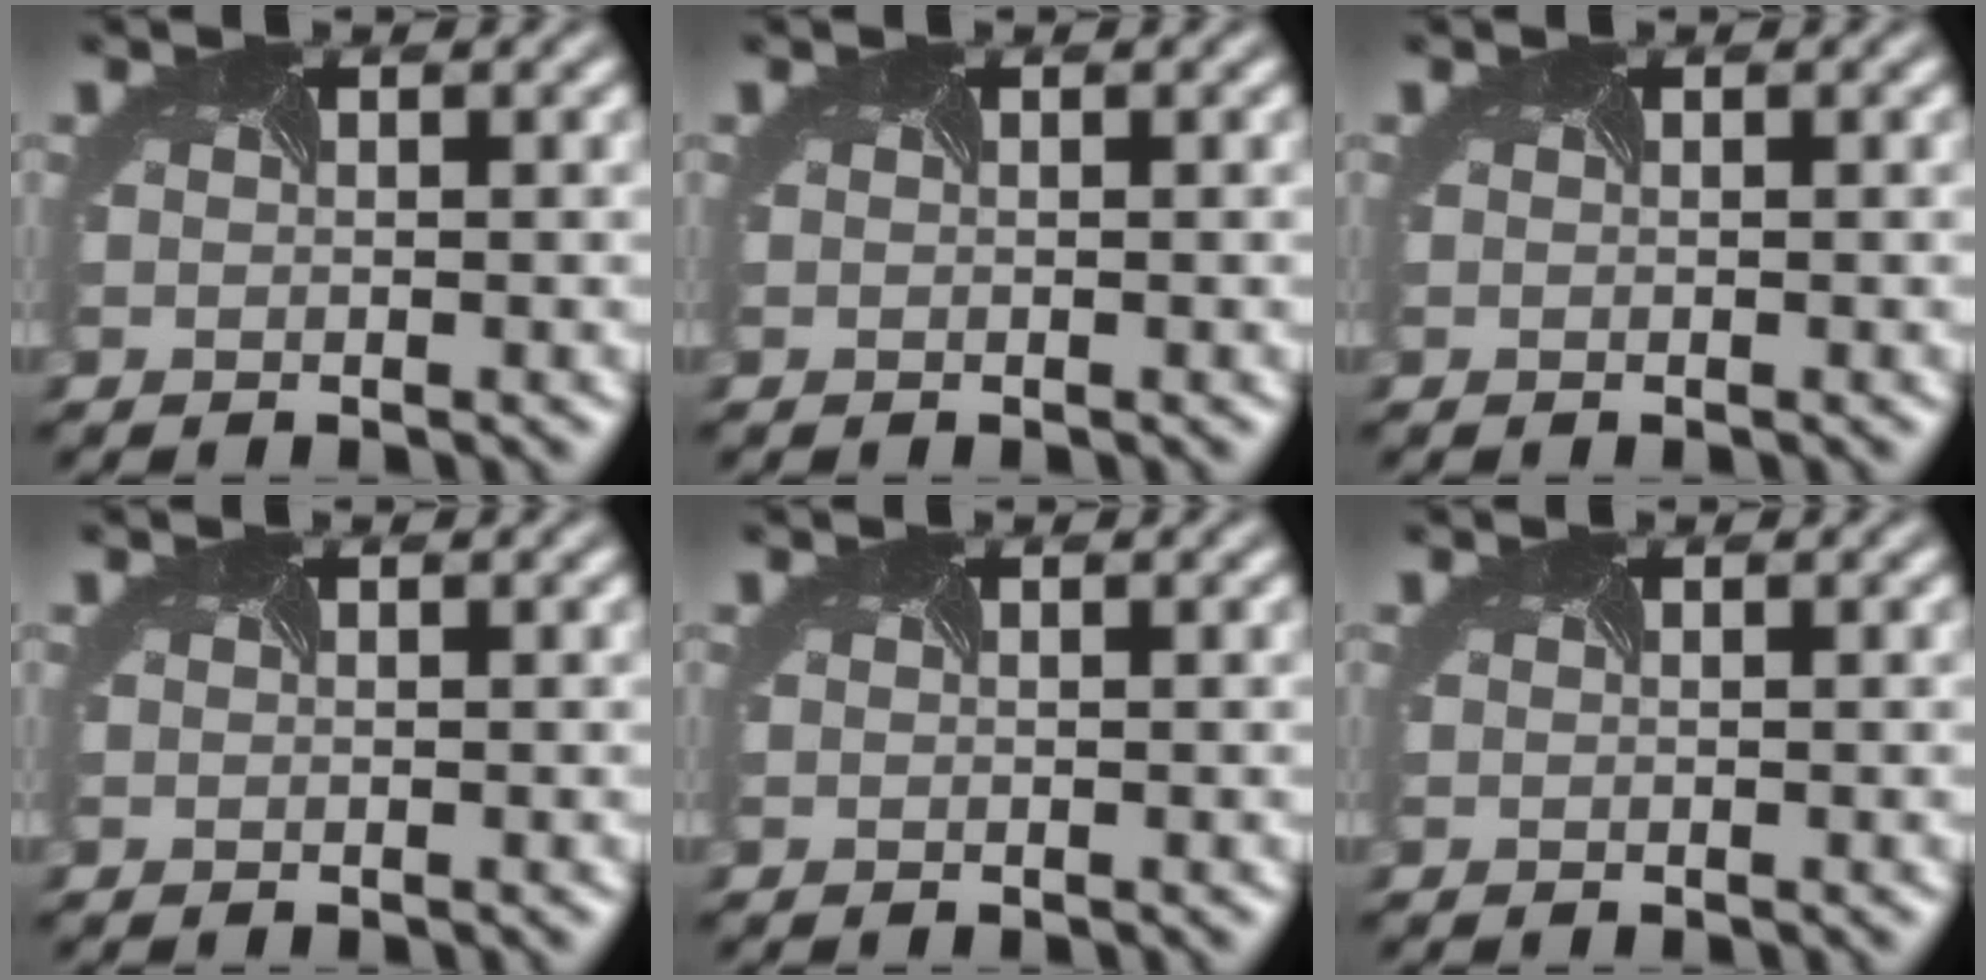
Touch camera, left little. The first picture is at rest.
{"total": 0.0}
{"total": 0.0}
{"total": 0.0}
{"total": 0.0}
{"total": 0.0}